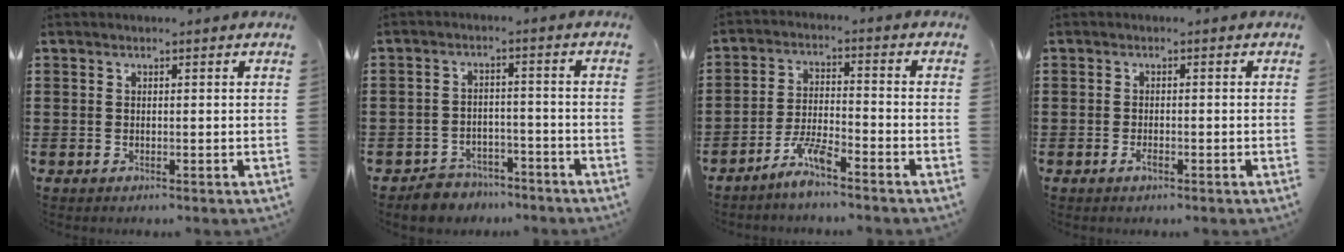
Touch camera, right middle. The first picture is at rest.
{"total": 4.3, "force": [-4.1, 1.3, -0.1], "torque": [-0.005, 0.008, -0.085]}
{"total": 5.4, "force": [-4.4, 0.5, 3.1], "torque": [-0.073, -0.003, -0.088]}
{"total": 1.4, "force": [-0.9, 0.5, 0.9], "torque": [-0.020, -0.004, -0.017]}